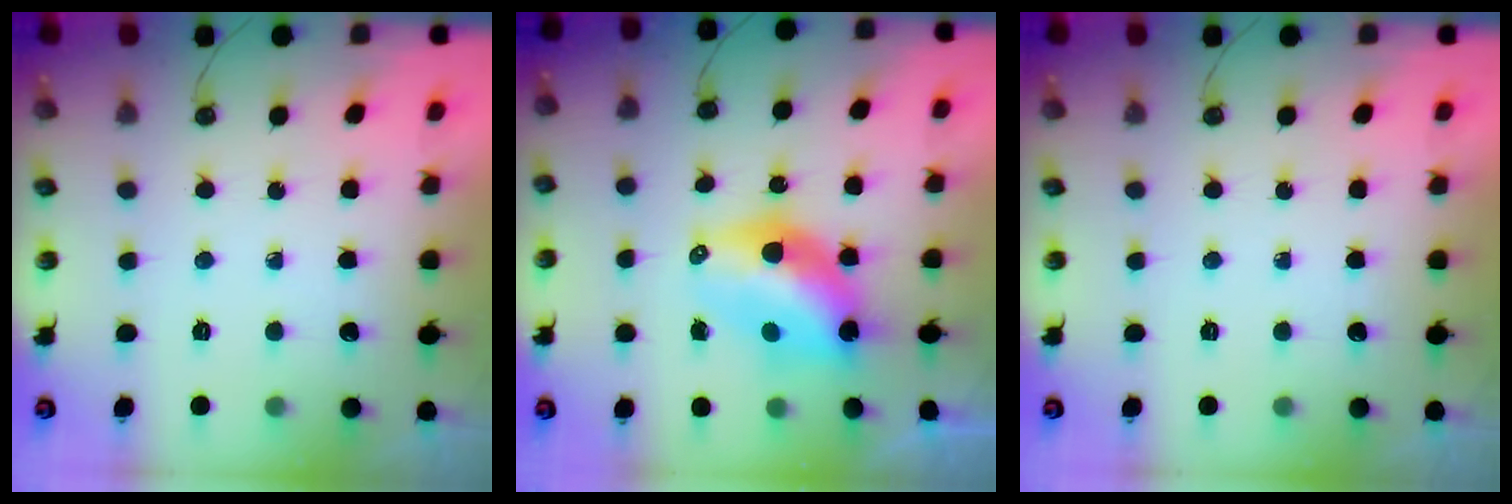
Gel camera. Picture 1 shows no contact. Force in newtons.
{"total": 9.5, "press": 9.4, "slide": 0.8}
{"total": 0.0}